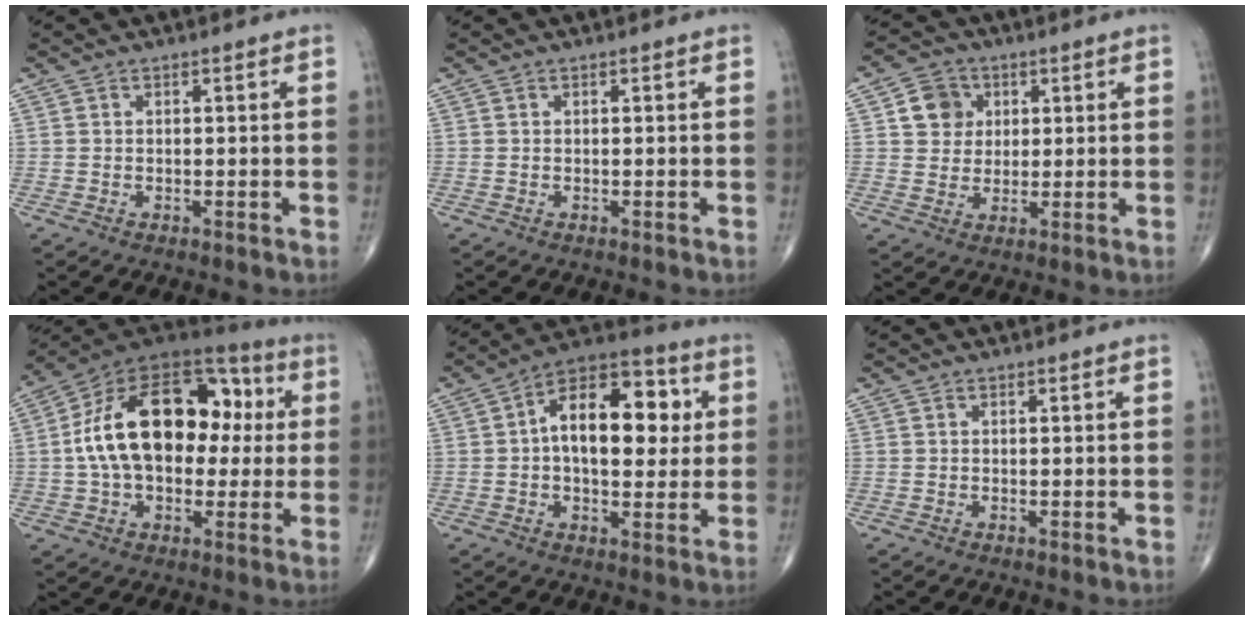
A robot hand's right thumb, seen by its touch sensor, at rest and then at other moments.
{"total": 0.0}
{"total": 6.5, "force": [2.0, 5.8, 2.3], "torque": [-0.010, -0.003, 0.032]}
{"total": 24.0, "force": [2.2, 14.9, 18.8], "torque": [-0.293, 0.037, 0.027]}
{"total": 17.1, "force": [2.6, 9.4, 14.1], "torque": [-0.188, 0.024, 0.031]}
{"total": 0.0}